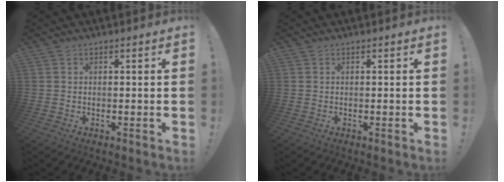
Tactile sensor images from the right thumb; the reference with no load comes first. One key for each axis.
{"total": 0.0}